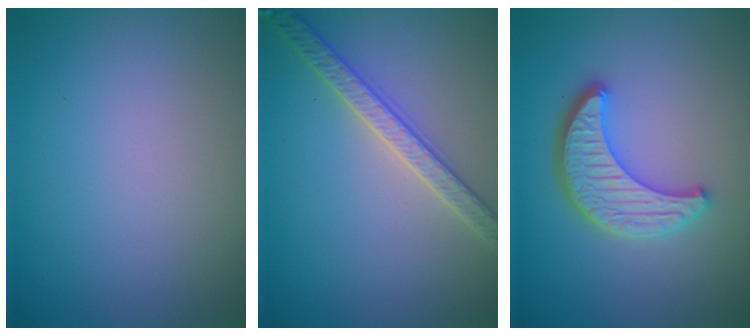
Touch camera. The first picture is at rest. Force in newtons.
{"total": 3.2, "press": 3.1, "slide": 0.7}
{"total": 4.3, "press": 3.9, "slide": 2.0}